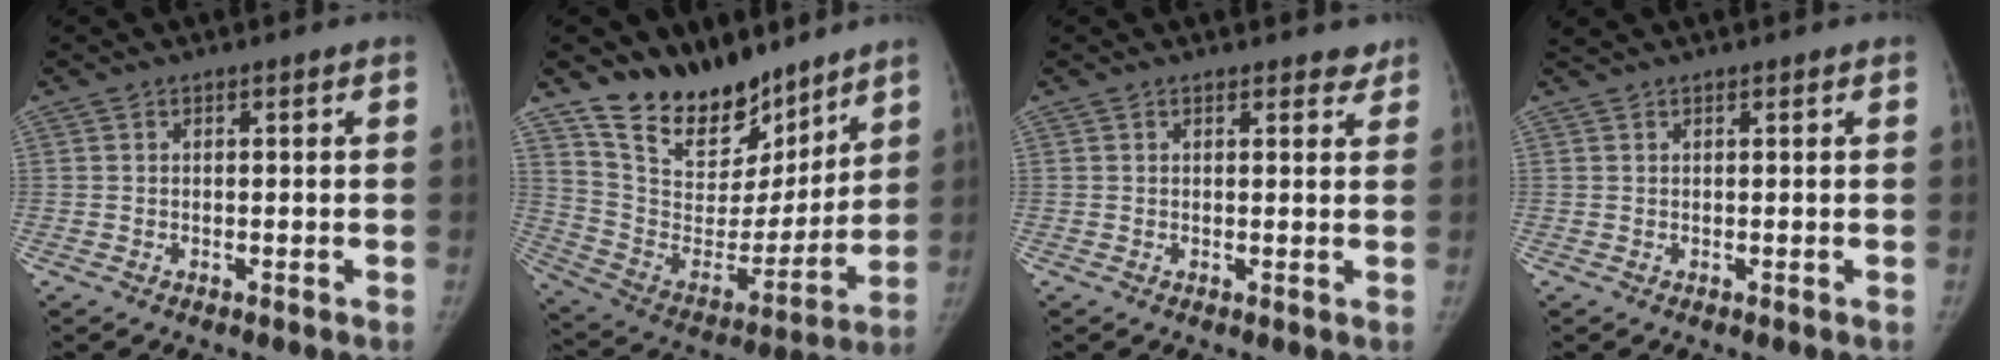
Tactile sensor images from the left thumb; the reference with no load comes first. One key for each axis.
{"total": 18.6, "fx": 15.1, "fy": 9.4, "fz": 5.5, "tx": -0.038, "ty": -0.102, "tz": 0.269}
{"total": 2.8, "fx": 2.4, "fy": 1.3, "fz": 0.8, "tx": 0.015, "ty": -0.010, "tz": 0.021}
{"total": 1.6, "fx": 1.3, "fy": 0.3, "fz": 0.9, "tx": -0.016, "ty": 0.020, "tz": 0.023}